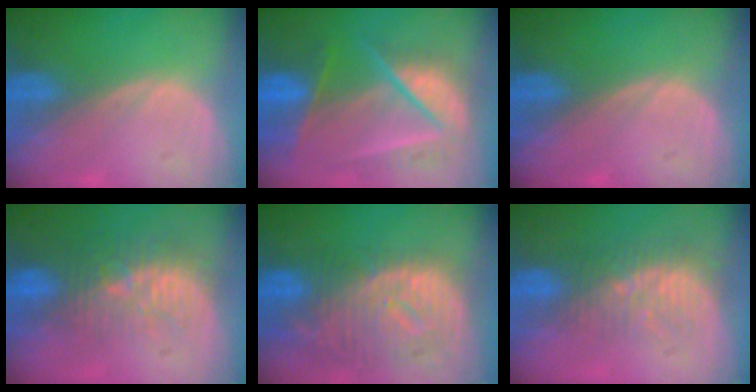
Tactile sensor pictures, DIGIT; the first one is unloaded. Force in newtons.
{"total": 9.7, "press": 8.2, "slide": 5.1}
{"total": 0.0}
{"total": 9.3, "press": 8.8, "slide": 3.0}
{"total": 12.3, "press": 10.6, "slide": 6.1}
{"total": 7.5, "press": 6.9, "slide": 3.0}